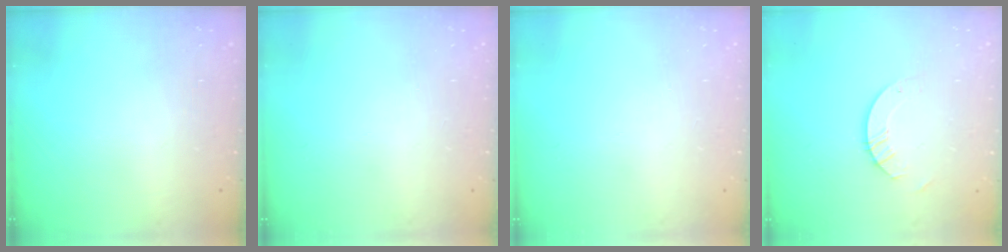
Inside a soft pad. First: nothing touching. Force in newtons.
{"total": 0.0}
{"total": 0.0}
{"total": 3.6, "press": 3.6, "slide": 0.4}